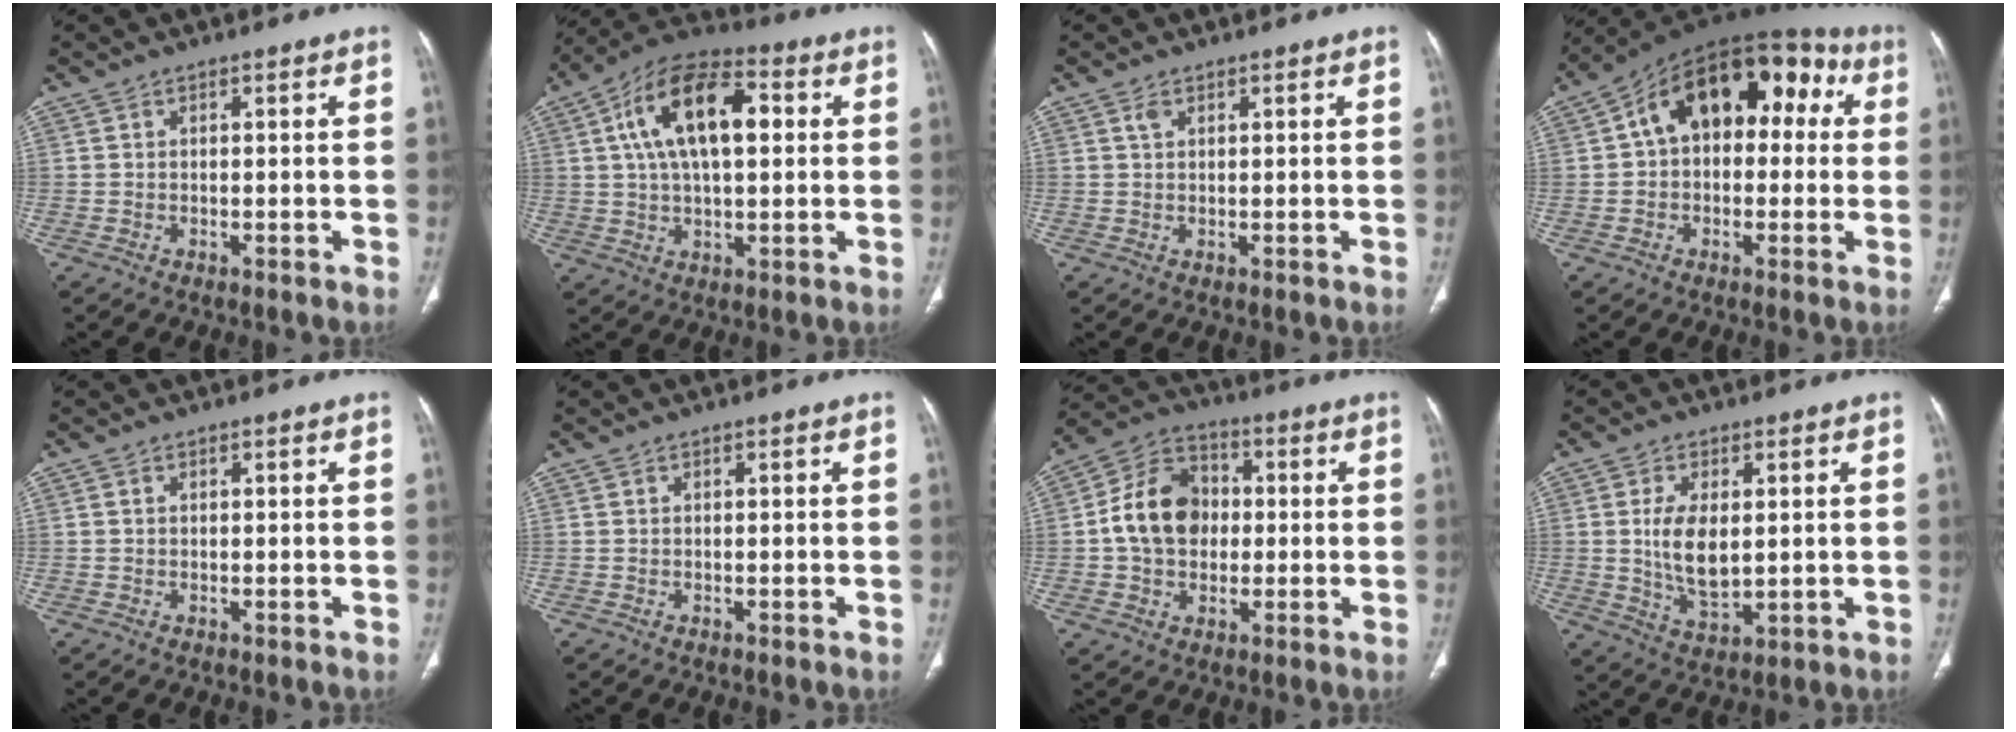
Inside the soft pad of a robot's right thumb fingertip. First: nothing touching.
{"total": 16.8, "force": [3.8, 8.4, 14.0], "torque": [-0.230, 0.019, 0.056]}
{"total": 1.2, "force": [0.7, 0.7, 0.8], "torque": [-0.015, 0.003, 0.014]}
{"total": 18.2, "force": [3.6, 11.4, 13.8], "torque": [-0.156, 0.053, 0.039]}
{"total": 0.0}
{"total": 0.0}
{"total": 13.1, "force": [0.2, 10.2, 8.2], "torque": [-0.121, 0.027, -0.003]}
{"total": 9.0, "force": [0.9, 4.7, 7.6], "torque": [-0.137, -0.019, 0.026]}